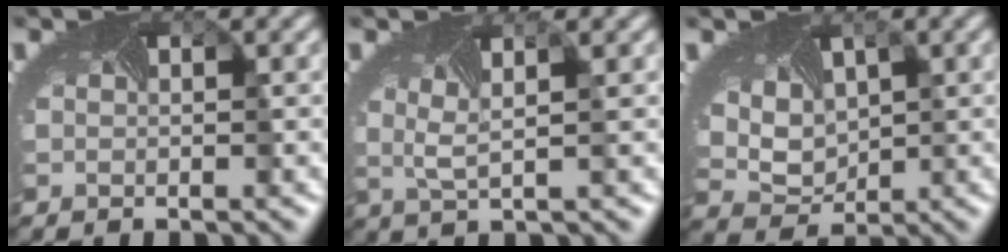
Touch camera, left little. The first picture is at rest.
{"total": 1.7, "force": [0.6, -0.1, 1.6], "torque": [-0.037, 0.001, 0.012]}
{"total": 5.1, "force": [1.9, 3.7, 2.9], "torque": [-0.071, 0.013, 0.039]}